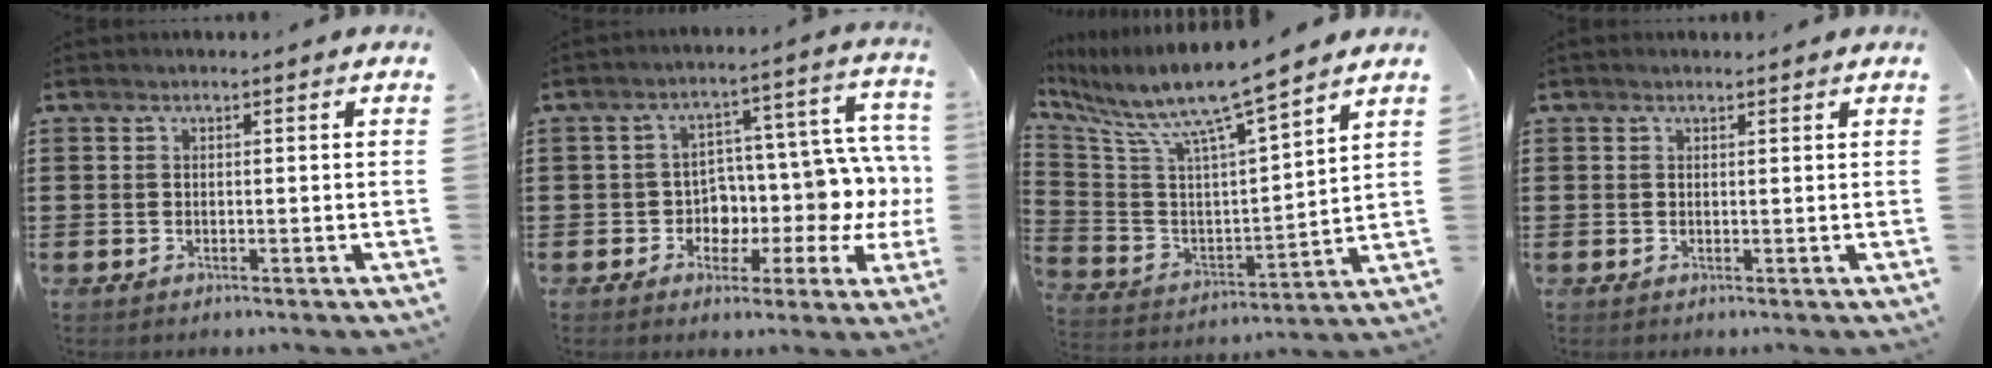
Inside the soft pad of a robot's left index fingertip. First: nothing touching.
{"total": 6.7, "force": [1.5, 5.6, 3.5], "torque": [-0.073, -0.047, 0.028]}
{"total": 9.5, "force": [8.0, 0.3, 5.0], "torque": [-0.133, -0.067, 0.130]}
{"total": 0.7, "force": [0.4, 0.5, 0.0], "torque": [-0.001, 0.004, 0.009]}